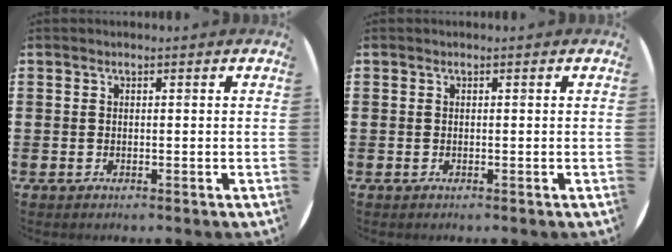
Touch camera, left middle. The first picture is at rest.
{"total": 0.0}